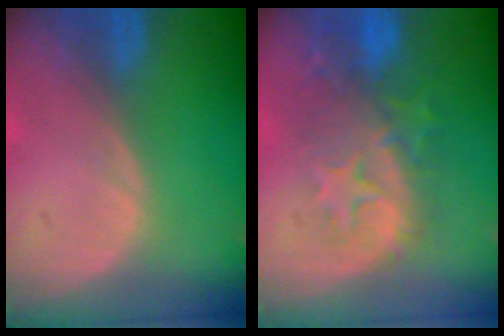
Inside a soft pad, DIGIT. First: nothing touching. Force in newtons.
{"total": 9.8, "press": 9.1, "slide": 3.5}